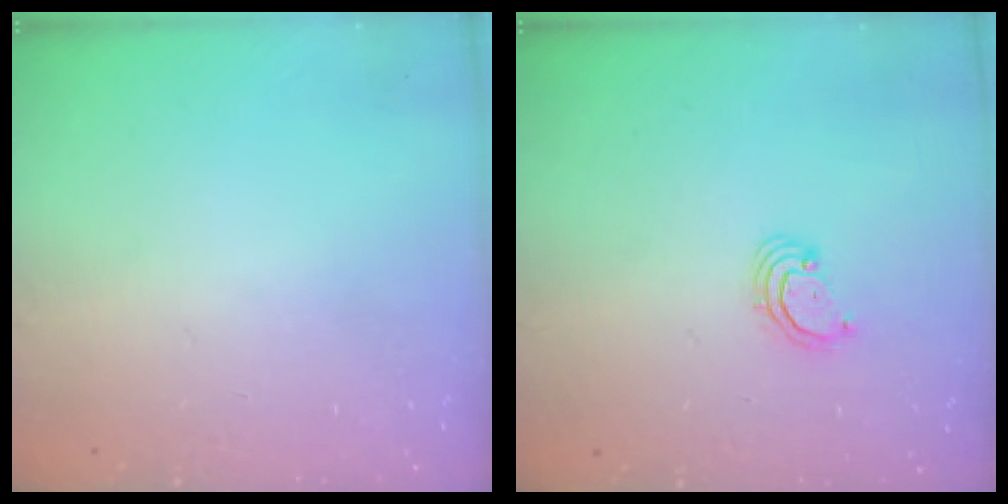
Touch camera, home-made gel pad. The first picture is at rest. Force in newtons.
{"total": 2.5, "press": 2.5, "slide": 0.2}